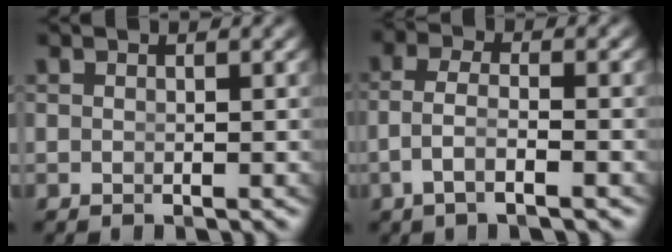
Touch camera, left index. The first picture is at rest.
{"total": 3.4, "force": [-1.5, 1.2, 2.8], "torque": [-0.068, -0.018, -0.018]}